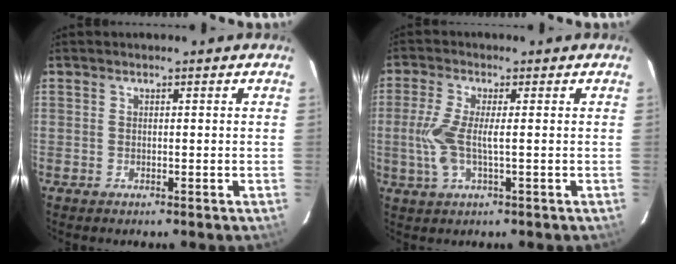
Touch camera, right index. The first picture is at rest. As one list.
[{"total": 6.4, "force": [-0.5, 1.4, 6.3], "torque": [-0.142, 0.000, -0.009]}]